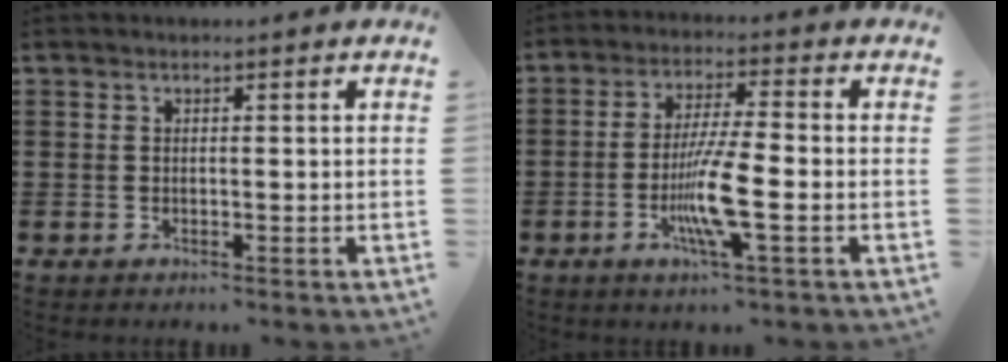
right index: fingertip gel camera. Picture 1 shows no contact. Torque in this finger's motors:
{"motor_torque": [1.71, 0.33, 0.67, 0.21]}